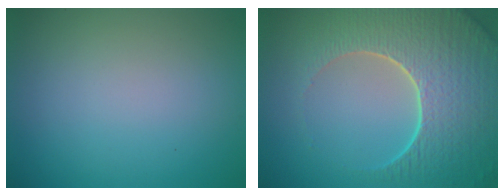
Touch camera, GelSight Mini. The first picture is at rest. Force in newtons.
{"total": 8.6, "press": 6.4, "slide": 5.7}